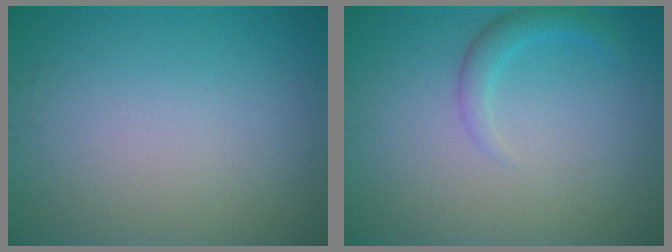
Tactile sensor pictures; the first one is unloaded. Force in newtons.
{"total": 1.9, "press": 1.9, "slide": 0.1}